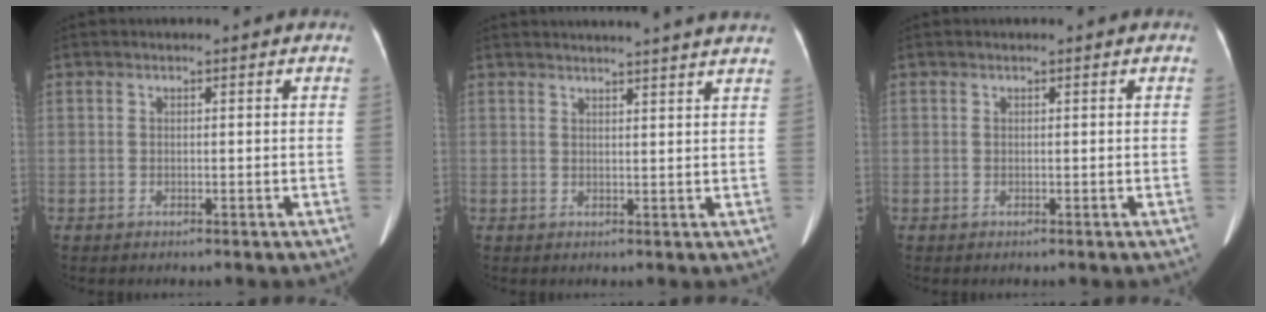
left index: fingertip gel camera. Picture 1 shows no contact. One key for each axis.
{"total": 13.1, "fx": 12.2, "fy": -0.4, "fz": 4.8, "tx": -0.071, "ty": -0.001, "tz": 0.137}
{"total": 0.0}